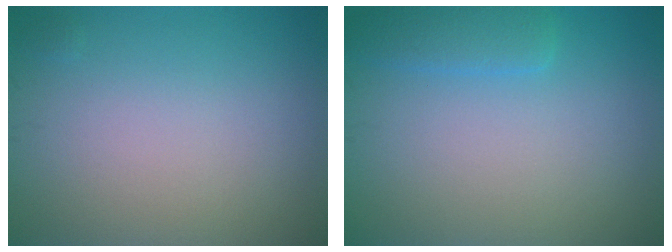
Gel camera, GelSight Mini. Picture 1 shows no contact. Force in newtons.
{"total": 2.0, "press": 1.9, "slide": 0.3}